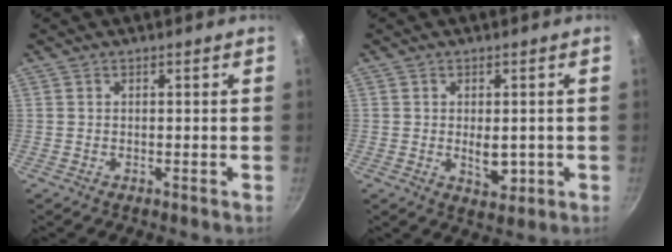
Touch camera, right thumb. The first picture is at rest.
{"total": 4.4, "force": [-0.5, 2.7, 3.5], "torque": [-0.033, -0.004, 0.001]}